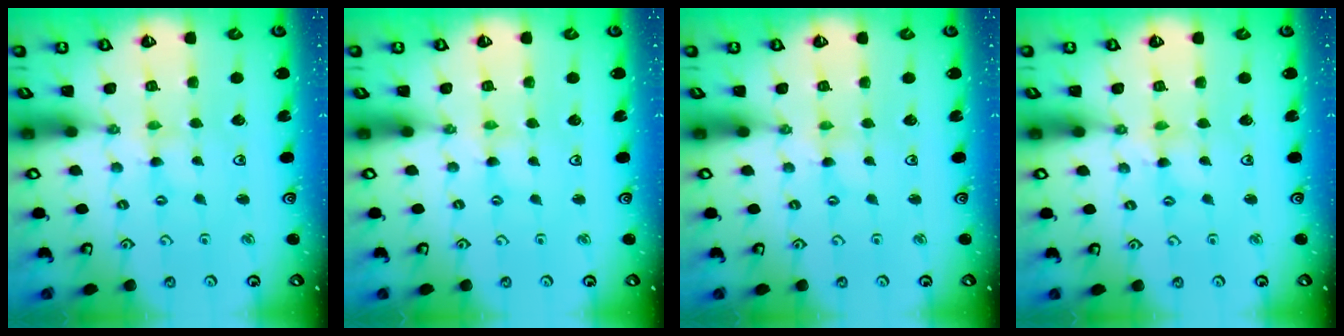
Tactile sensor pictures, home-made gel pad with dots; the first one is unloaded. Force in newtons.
{"total": 0.7, "press": 0.7, "slide": 0.1}
{"total": 0.0}
{"total": 1.2, "press": 1.2, "slide": 0.3}